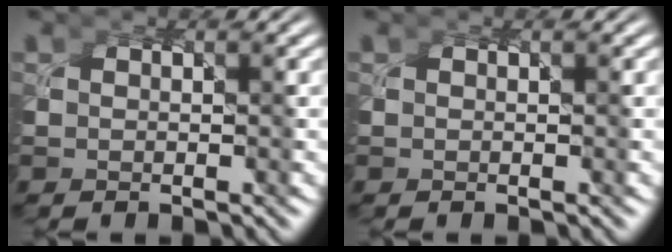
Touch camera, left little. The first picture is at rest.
{"total": 1.3, "force": [-0.1, -1.2, -0.4], "torque": [0.021, -0.002, 0.003]}